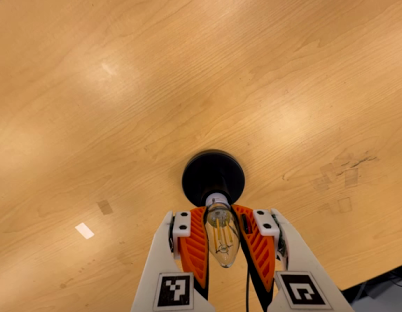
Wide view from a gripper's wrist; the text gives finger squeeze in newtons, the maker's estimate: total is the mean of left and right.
{"total": 25.6, "left": 25.8, "right": 25.3}